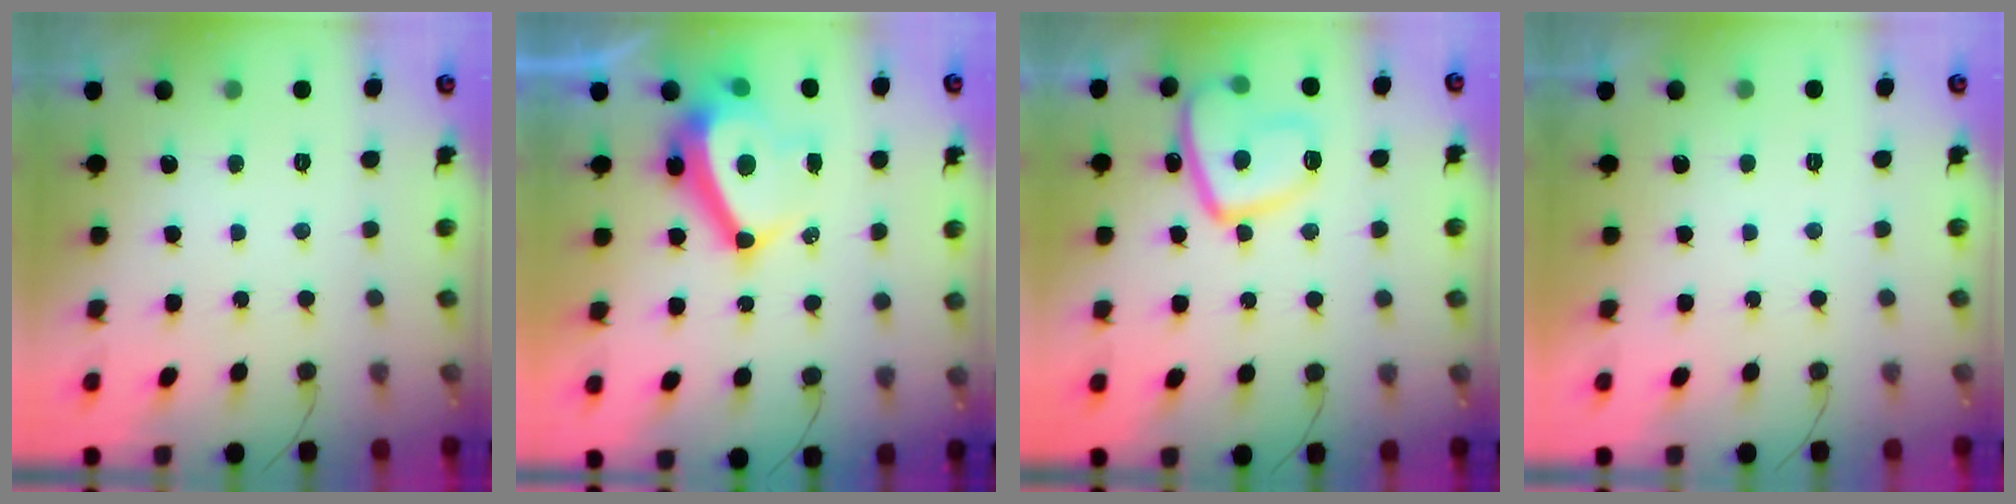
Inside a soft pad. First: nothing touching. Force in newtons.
{"total": 13.3, "press": 12.8, "slide": 3.5}
{"total": 13.9, "press": 13.8, "slide": 1.4}
{"total": 2.3, "press": 2.2, "slide": 0.4}